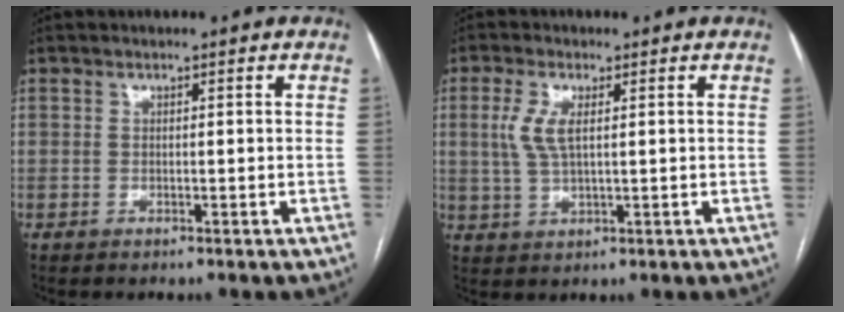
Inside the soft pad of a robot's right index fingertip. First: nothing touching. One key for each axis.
{"total": 4.9, "fx": 1.3, "fy": 1.6, "fz": 4.4, "tx": -0.108, "ty": 0.002, "tz": 0.028}